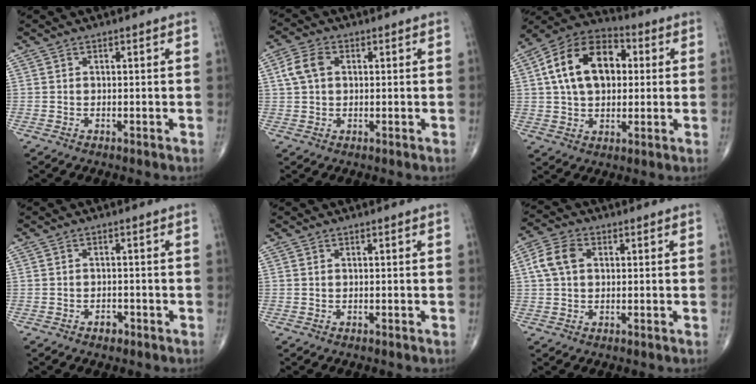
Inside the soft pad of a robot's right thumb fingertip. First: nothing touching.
{"total": 5.1, "force": [1.1, 3.5, 3.6], "torque": [-0.075, 0.011, 0.018]}
{"total": 16.7, "force": [3.0, 10.8, 12.3], "torque": [-0.189, 0.019, 0.042]}
{"total": 1.7, "force": [-1.1, 1.1, 0.7], "torque": [-0.004, 0.006, -0.017]}
{"total": 0.0}
{"total": 6.3, "force": [1.3, 4.3, 4.4], "torque": [-0.090, 0.014, 0.021]}